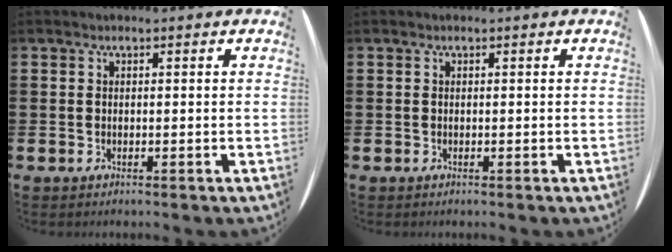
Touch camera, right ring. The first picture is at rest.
{"total": 0.0}